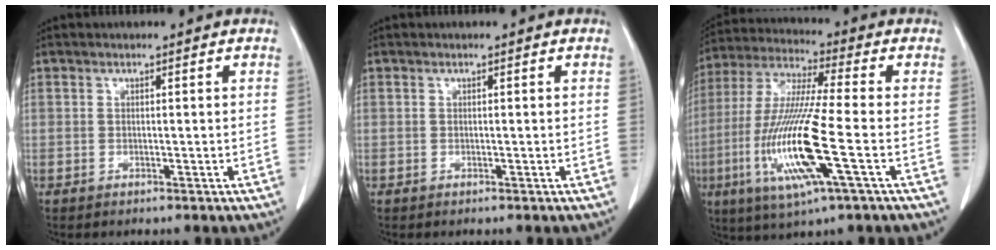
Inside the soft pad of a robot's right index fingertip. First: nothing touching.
{"total": 0.0}
{"total": 16.5, "force": [-4.2, 0.6, 16.0], "torque": [-0.336, -0.017, -0.083]}